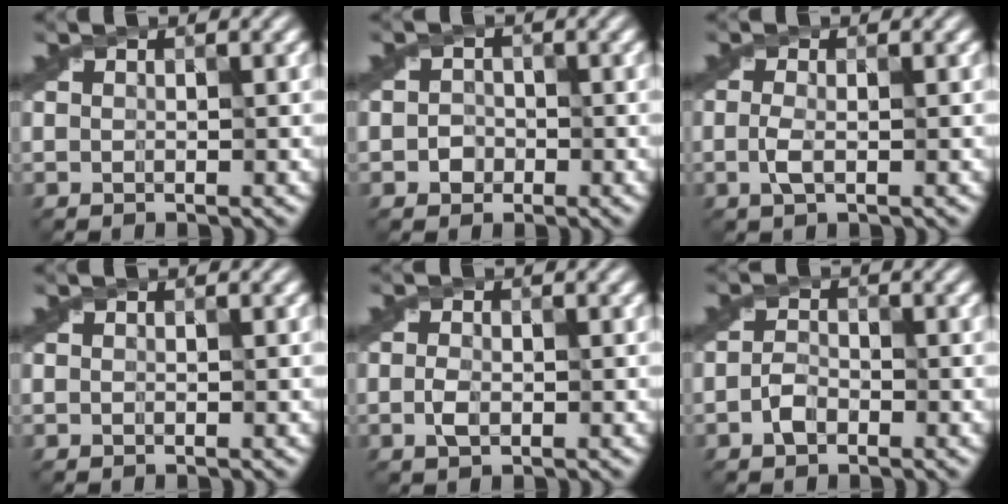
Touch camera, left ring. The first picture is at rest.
{"total": 1.3, "force": [-0.4, 1.2, 0.3], "torque": [0.003, 0.003, -0.011]}
{"total": 1.4, "force": [-0.3, 0.6, 1.3], "torque": [-0.029, 0.000, -0.010]}
{"total": 0.0}
{"total": 1.3, "force": [-0.3, 0.8, 1.0], "torque": [-0.021, 0.001, -0.009]}
{"total": 1.6, "force": [-0.8, 1.0, 0.9], "torque": [-0.019, 0.005, -0.019]}